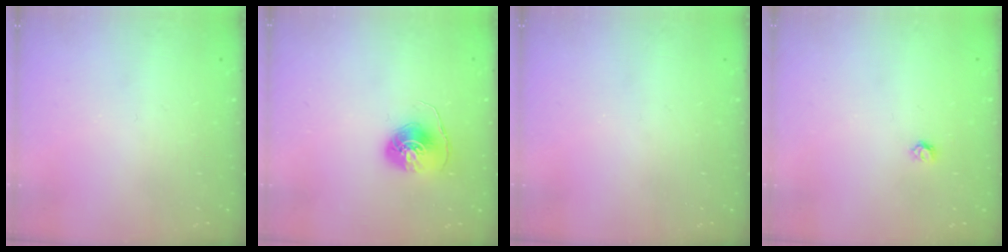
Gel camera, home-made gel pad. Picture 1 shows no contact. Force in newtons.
{"total": 7.8, "press": 7.8, "slide": 0.3}
{"total": 0.0}
{"total": 3.3, "press": 3.3, "slide": 0.3}